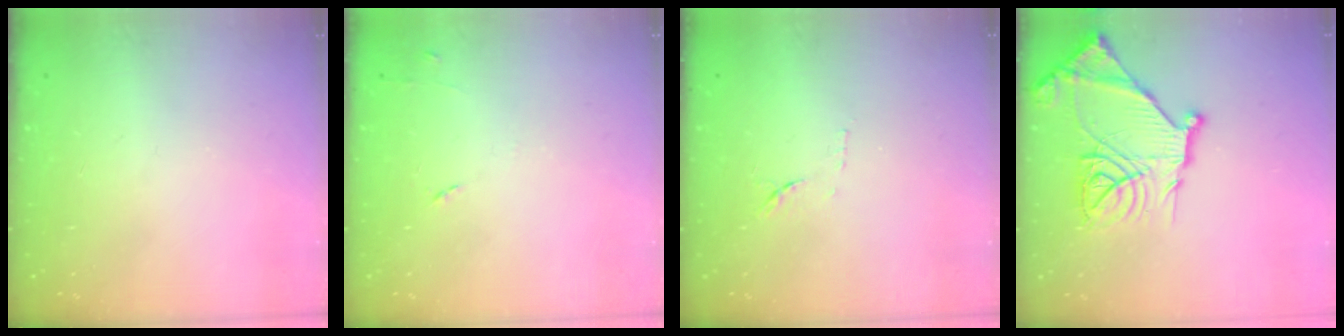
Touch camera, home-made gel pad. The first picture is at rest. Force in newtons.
{"total": 5.3, "press": 5.2, "slide": 0.8}
{"total": 8.0, "press": 7.9, "slide": 0.9}
{"total": 22.8, "press": 22.6, "slide": 2.3}